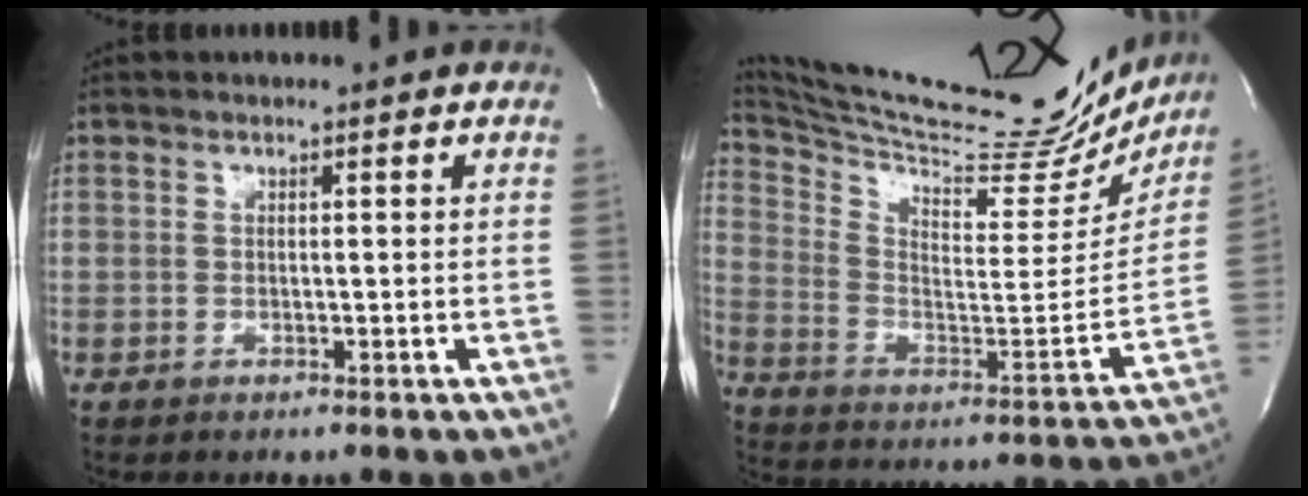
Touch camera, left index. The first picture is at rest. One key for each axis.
{"total": 31.2, "fx": 27.9, "fy": 5.8, "fz": 12.8, "tx": -0.221, "ty": -0.074, "tz": 0.383}